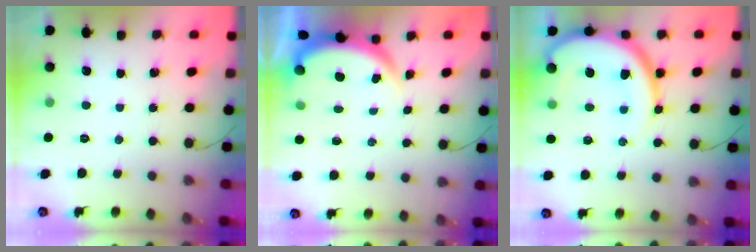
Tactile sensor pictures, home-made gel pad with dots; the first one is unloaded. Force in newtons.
{"total": 4.0, "press": 4.0, "slide": 0.1}
{"total": 15.6, "press": 15.5, "slide": 1.6}